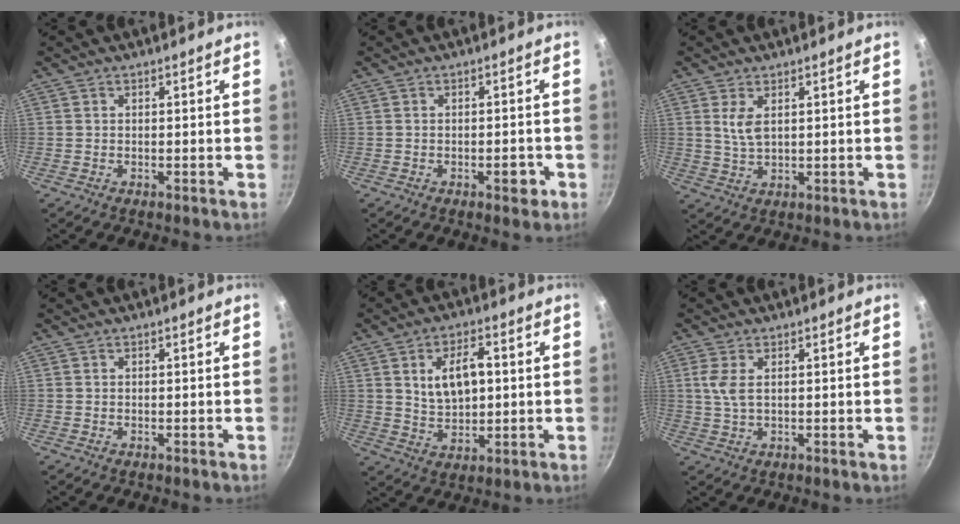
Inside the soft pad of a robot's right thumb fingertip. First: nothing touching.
{"total": 3.2, "force": [-1.4, 1.4, 2.5], "torque": [-0.021, 0.013, -0.016]}
{"total": 4.2, "force": [1.5, 2.1, 3.4], "torque": [-0.065, -0.012, 0.033]}
{"total": 0.0}
{"total": 9.6, "force": [1.8, 5.6, 7.6], "torque": [-0.114, -0.004, 0.039]}
{"total": 3.6, "force": [1.0, 1.5, 3.1], "torque": [-0.069, -0.002, 0.022]}